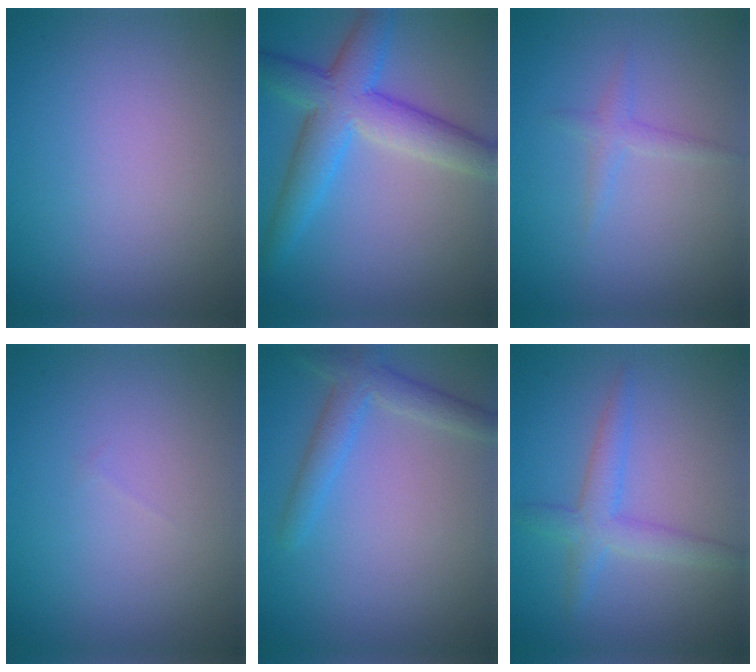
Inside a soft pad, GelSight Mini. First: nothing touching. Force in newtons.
{"total": 6.7, "press": 6.7, "slide": 0.2}
{"total": 1.2, "press": 1.2, "slide": 0.1}
{"total": 0.0}
{"total": 2.9, "press": 2.9, "slide": 0.2}
{"total": 2.9, "press": 2.9, "slide": 0.1}